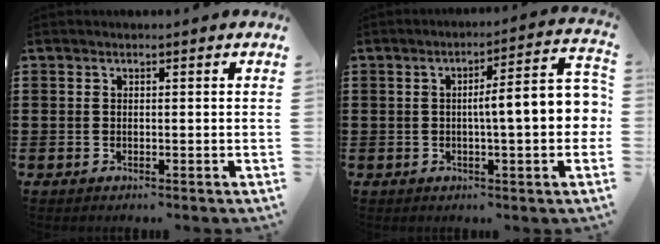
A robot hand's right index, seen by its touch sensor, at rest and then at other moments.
{"total": 9.0, "force": [-0.2, 1.3, 8.9], "torque": [-0.130, -0.007, -0.011]}